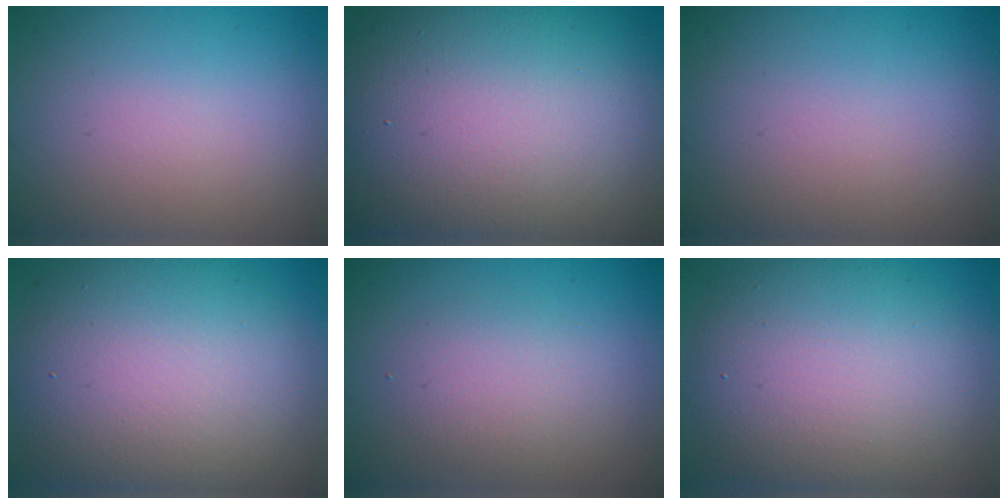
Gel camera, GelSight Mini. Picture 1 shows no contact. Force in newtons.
{"total": 16.4, "press": 16.4, "slide": 1.5}
{"total": 0.0}
{"total": 10.6, "press": 10.6, "slide": 1.0}
{"total": 2.2, "press": 2.1, "slide": 0.2}
{"total": 9.0, "press": 9.0, "slide": 0.5}